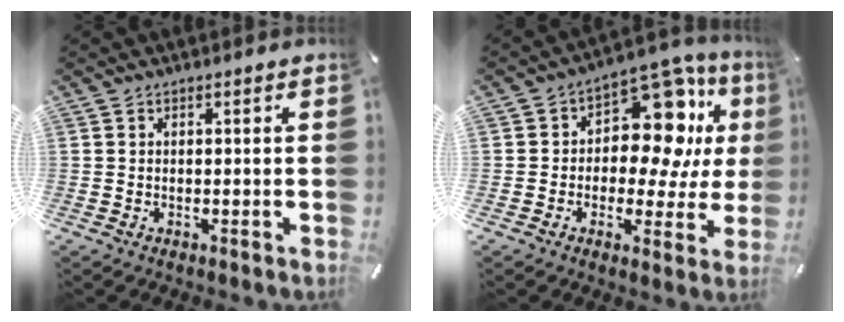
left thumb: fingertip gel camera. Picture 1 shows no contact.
{"total": 14.7, "force": [4.3, 9.1, 10.7], "torque": [-0.157, -0.032, 0.073]}